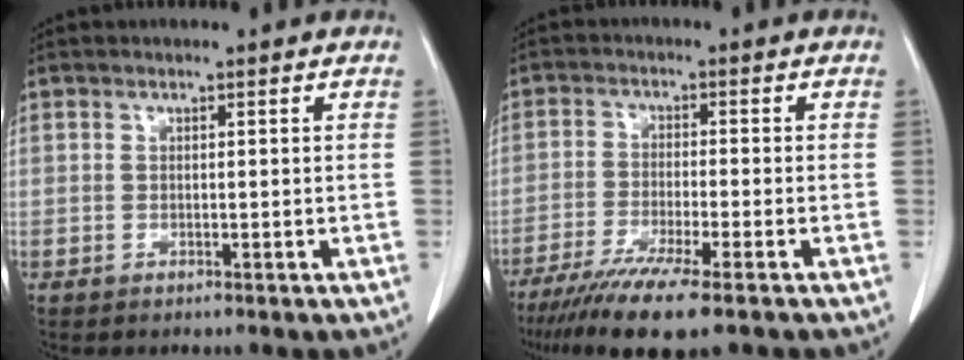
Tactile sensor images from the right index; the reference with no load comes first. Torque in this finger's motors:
{"motor_torque": [1.08, -1.06, 0.60, 0.17]}